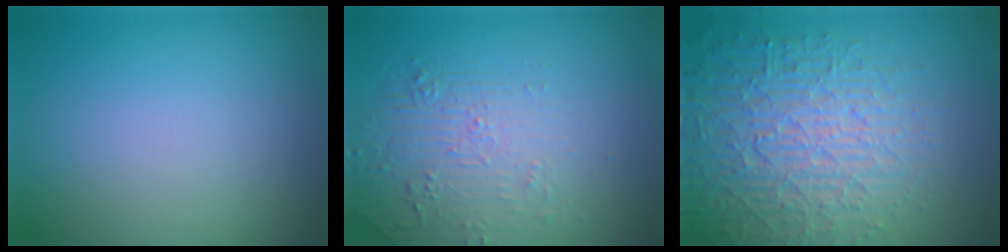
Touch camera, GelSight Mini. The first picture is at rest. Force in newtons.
{"total": 2.2, "press": 1.3, "slide": 1.8}
{"total": 7.2, "press": 7.0, "slide": 1.8}